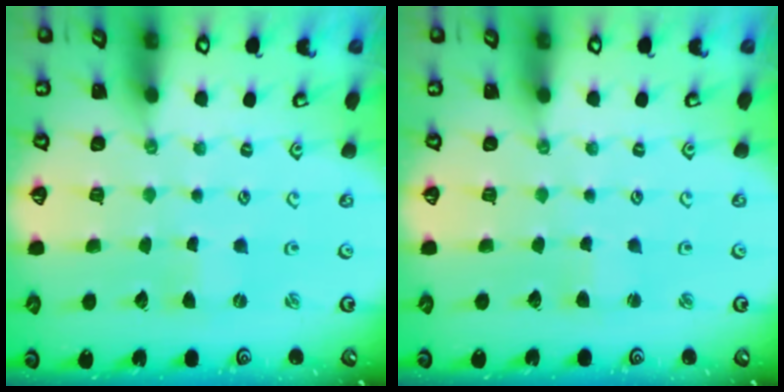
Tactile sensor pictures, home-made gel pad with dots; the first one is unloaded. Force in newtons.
{"total": 1.9, "press": 1.9, "slide": 0.2}